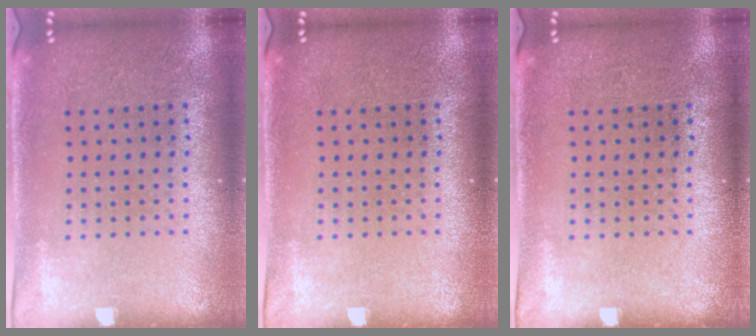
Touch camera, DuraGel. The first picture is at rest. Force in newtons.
{"total": 0.0}
{"total": 0.0}